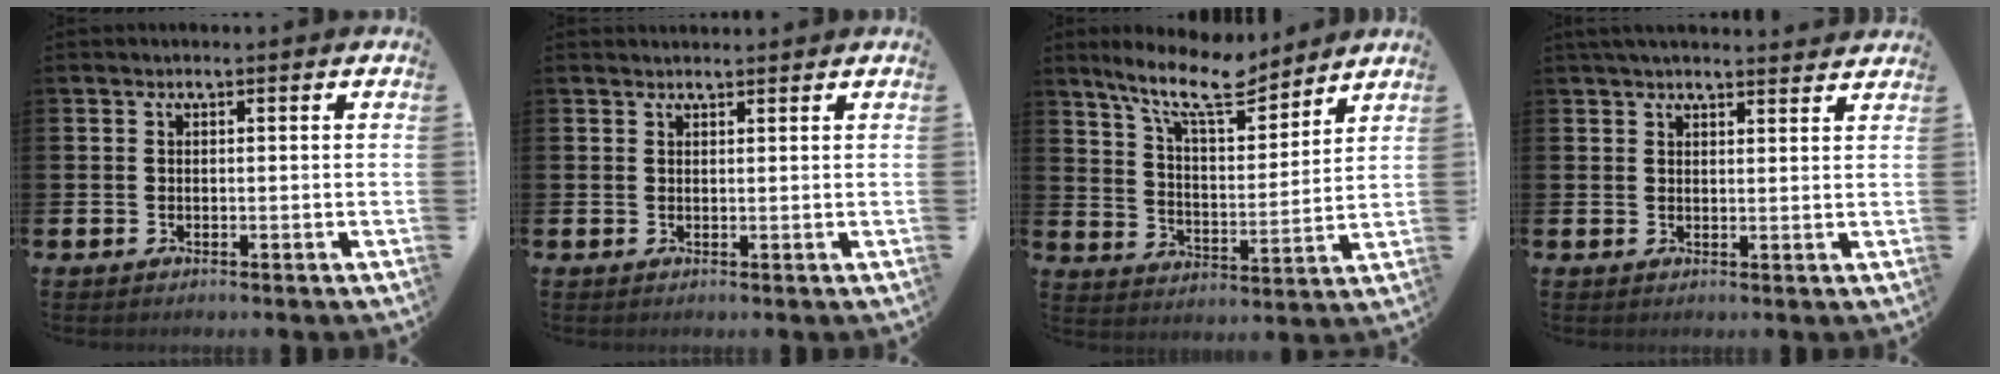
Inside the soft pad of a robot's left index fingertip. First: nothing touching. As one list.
[{"total": 1.1, "force": [1.1, 0.1, 0.0], "torque": [0.011, -0.006, 0.018]}, {"total": 11.5, "force": [9.7, 2.7, 5.4], "torque": [-0.127, -0.047, 0.173]}, {"total": 3.1, "force": [3.0, 0.3, 0.7], "torque": [-0.014, -0.011, 0.053]}]